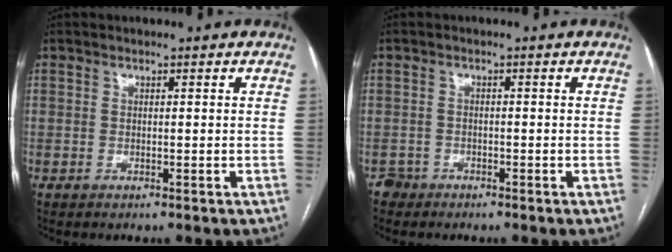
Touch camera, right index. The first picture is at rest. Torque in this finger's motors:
{"motor_torque": [-0.05, 0.00, 0.00, -0.01]}